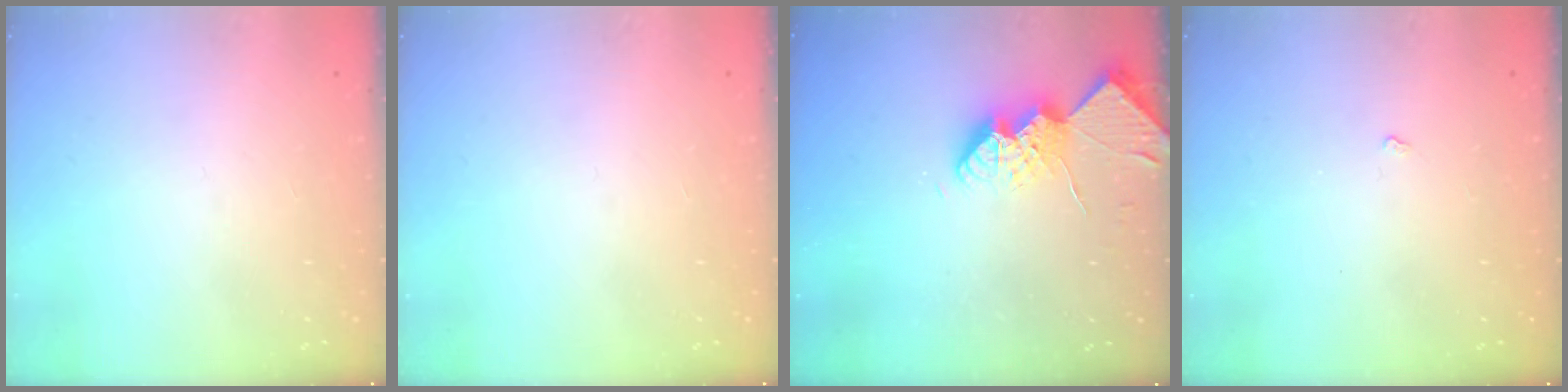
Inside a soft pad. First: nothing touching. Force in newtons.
{"total": 0.0}
{"total": 11.7, "press": 11.7, "slide": 0.9}
{"total": 2.4, "press": 2.3, "slide": 0.4}